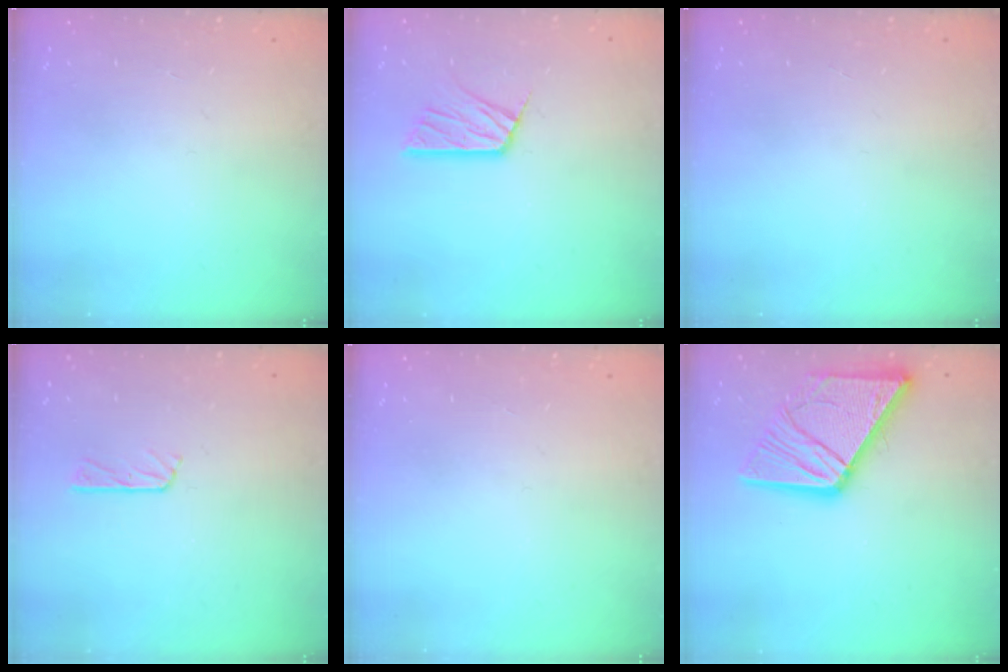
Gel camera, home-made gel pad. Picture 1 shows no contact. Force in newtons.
{"total": 10.2, "press": 10.2, "slide": 0.7}
{"total": 0.0}
{"total": 3.6, "press": 3.6, "slide": 0.2}
{"total": 0.0}
{"total": 15.2, "press": 15.1, "slide": 1.5}